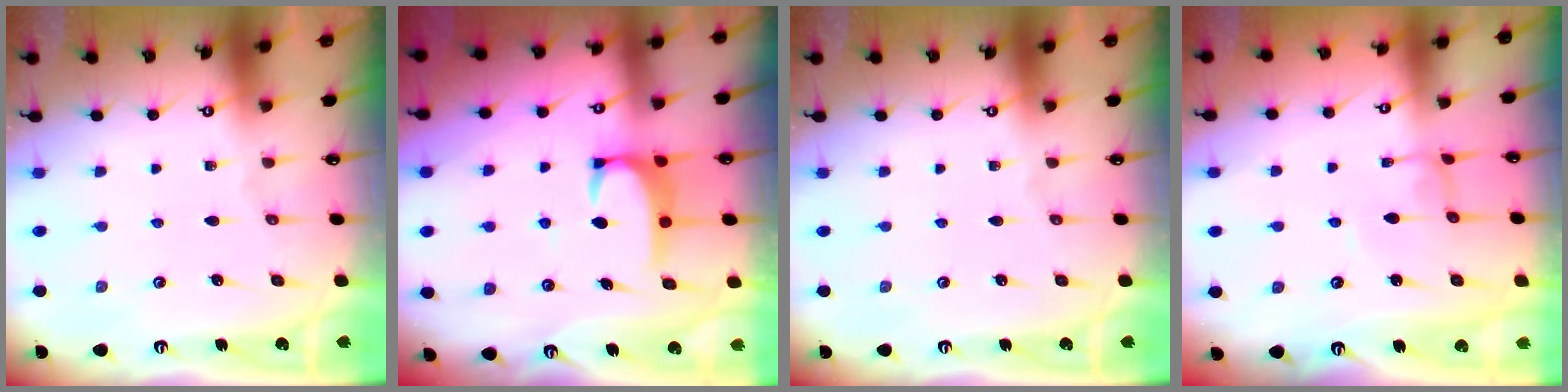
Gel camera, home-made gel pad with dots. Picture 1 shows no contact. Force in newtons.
{"total": 2.9, "press": 2.9, "slide": 0.3}
{"total": 0.0}
{"total": 2.0, "press": 2.0, "slide": 0.1}